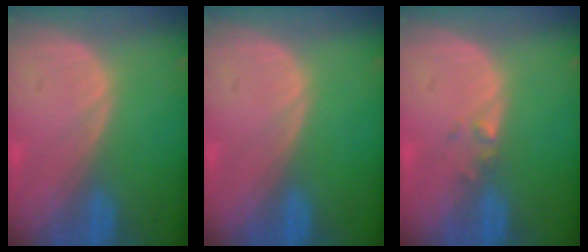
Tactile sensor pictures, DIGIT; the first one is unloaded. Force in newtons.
{"total": 0.0}
{"total": 1.3, "press": 1.0, "slide": 0.8}